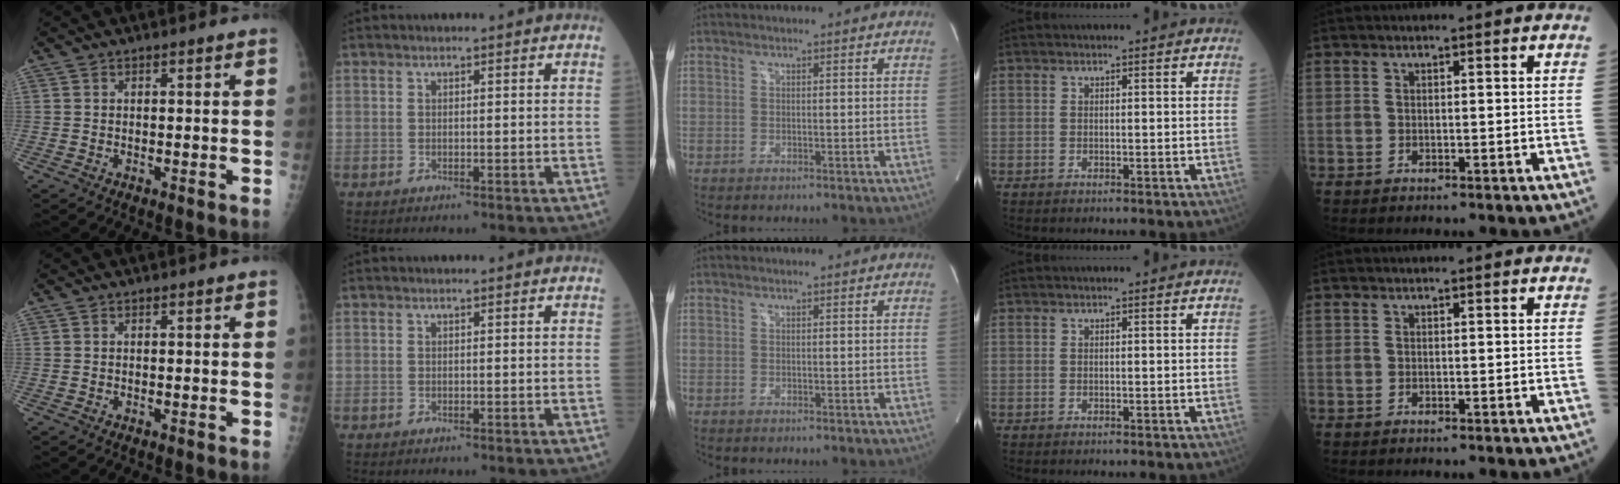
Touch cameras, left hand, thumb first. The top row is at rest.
{}